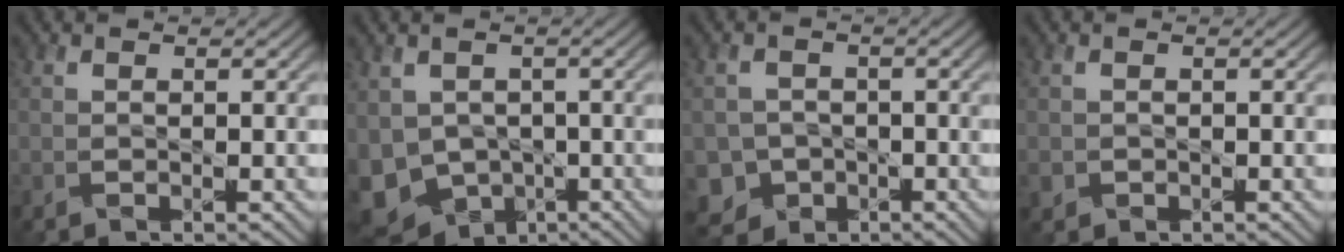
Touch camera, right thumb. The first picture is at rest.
{"total": 8.7, "force": [-2.2, 6.9, 4.9], "torque": [-0.134, -0.017, -0.043]}
{"total": 7.0, "force": [-3.5, 5.9, 1.5], "torque": [-0.039, -0.020, -0.074]}
{"total": 1.1, "force": [-0.4, 1.0, 0.2], "torque": [-0.003, -0.002, -0.008]}